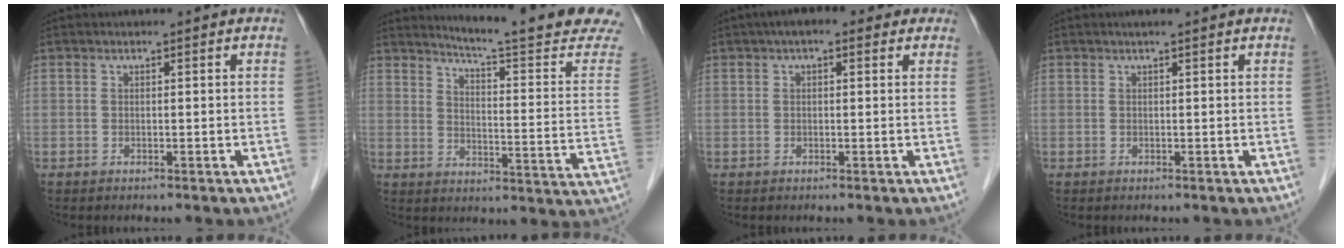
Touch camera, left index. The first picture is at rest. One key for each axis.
{"total": 17.7, "fx": 16.5, "fy": -1.7, "fz": 6.3, "tx": -0.097, "ty": -0.109, "tz": 0.194}
{"total": 5.2, "fx": 3.2, "fy": 2.4, "fz": 3.3, "tx": -0.044, "ty": 0.036, "tz": 0.038}
{"total": 1.4, "fx": 1.1, "fy": -0.1, "fz": 0.9, "tx": -0.012, "ty": 0.015, "tz": 0.019}